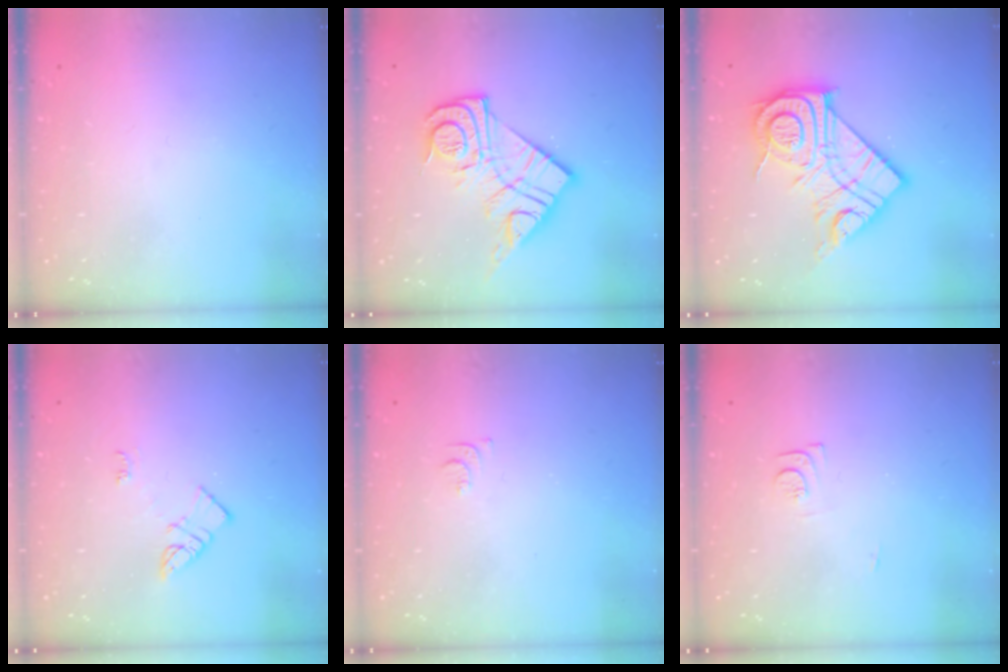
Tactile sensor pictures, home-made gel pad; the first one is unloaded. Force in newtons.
{"total": 17.5, "press": 17.5, "slide": 1.3}
{"total": 20.0, "press": 20.0, "slide": 1.6}
{"total": 6.5, "press": 6.5, "slide": 0.8}
{"total": 6.5, "press": 6.5, "slide": 0.9}
{"total": 5.9, "press": 5.9, "slide": 0.6}